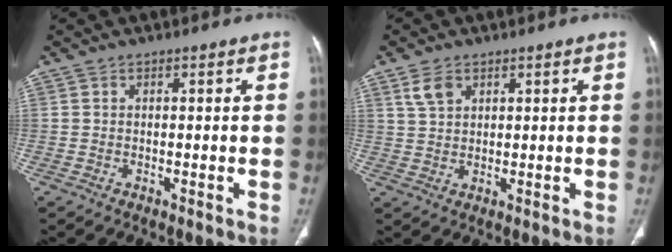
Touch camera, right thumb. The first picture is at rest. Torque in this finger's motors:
{"motor_torque": [-0.15, 0.14, -0.17, 0.18, 0.17]}